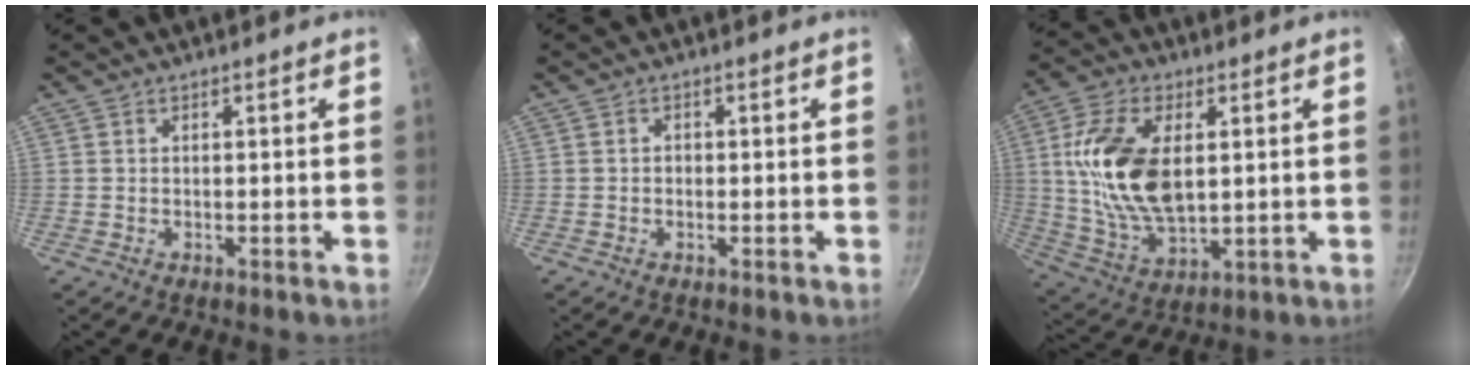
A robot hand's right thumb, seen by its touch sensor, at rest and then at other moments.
{"total": 0.8, "force": [-0.2, 0.7, 0.3], "torque": [-0.004, 0.003, -0.004]}
{"total": 17.1, "force": [2.8, 9.6, 13.9], "torque": [-0.255, -0.006, 0.059]}